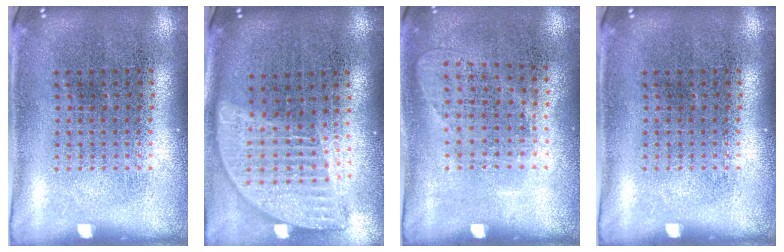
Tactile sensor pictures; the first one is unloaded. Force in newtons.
{"total": 2.0, "press": 1.6, "slide": 1.2}
{"total": 1.0, "press": 0.8, "slide": 0.5}
{"total": 0.0}